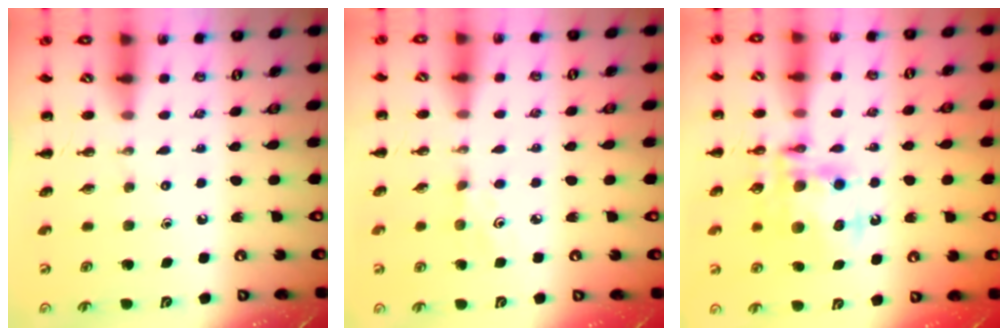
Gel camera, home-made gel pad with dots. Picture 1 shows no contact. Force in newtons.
{"total": 2.8, "press": 2.7, "slide": 0.8}
{"total": 14.3, "press": 14.0, "slide": 3.1}